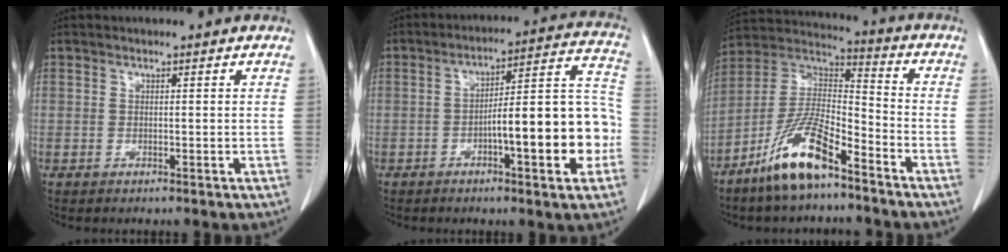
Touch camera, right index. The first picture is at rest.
{"total": 15.4, "force": [-4.1, 2.8, 14.6], "torque": [-0.198, 0.032, -0.057]}
{"total": 13.8, "force": [-9.1, 3.1, 9.9], "torque": [-0.203, 0.000, -0.172]}